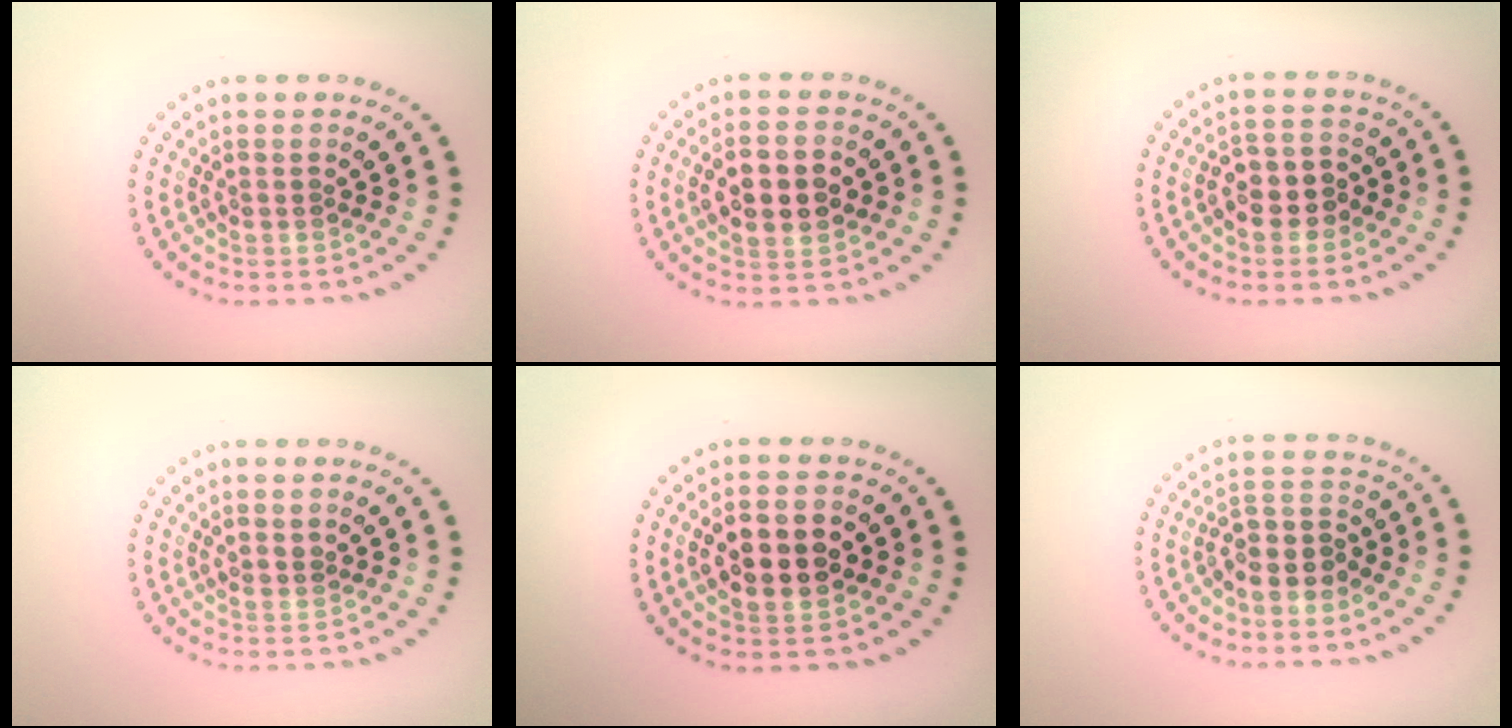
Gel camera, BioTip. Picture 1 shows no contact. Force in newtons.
{"total": 4.5, "press": 4.5, "slide": 0.3}
{"total": 3.0, "press": 2.8, "slide": 0.9}
{"total": 0.6, "press": 0.3, "slide": 0.5}
{"total": 5.0, "press": 5.0, "slide": 0.3}
{"total": 2.9, "press": 2.3, "slide": 1.7}